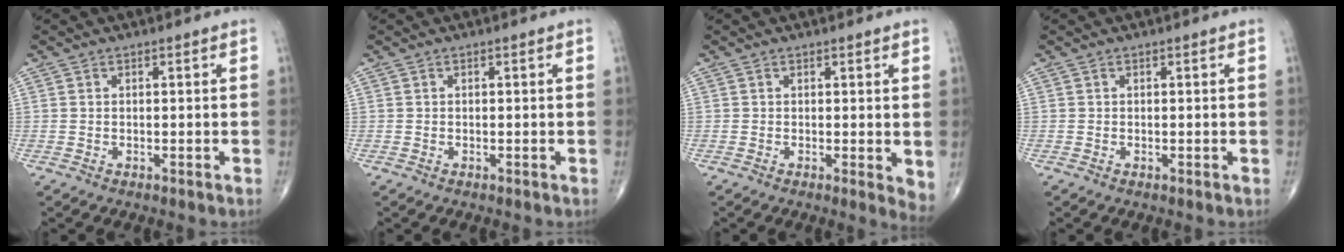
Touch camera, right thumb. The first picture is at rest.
{"total": 0.0}
{"total": 3.3, "force": [0.7, 1.2, 3.0], "torque": [-0.040, -0.012, 0.009]}
{"total": 0.0}